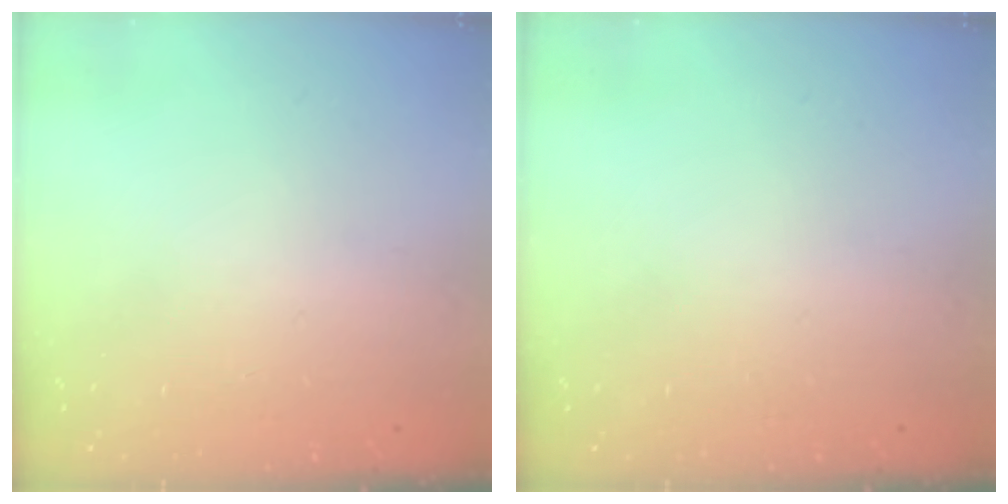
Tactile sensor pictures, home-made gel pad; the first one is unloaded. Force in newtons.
{"total": 0.0}